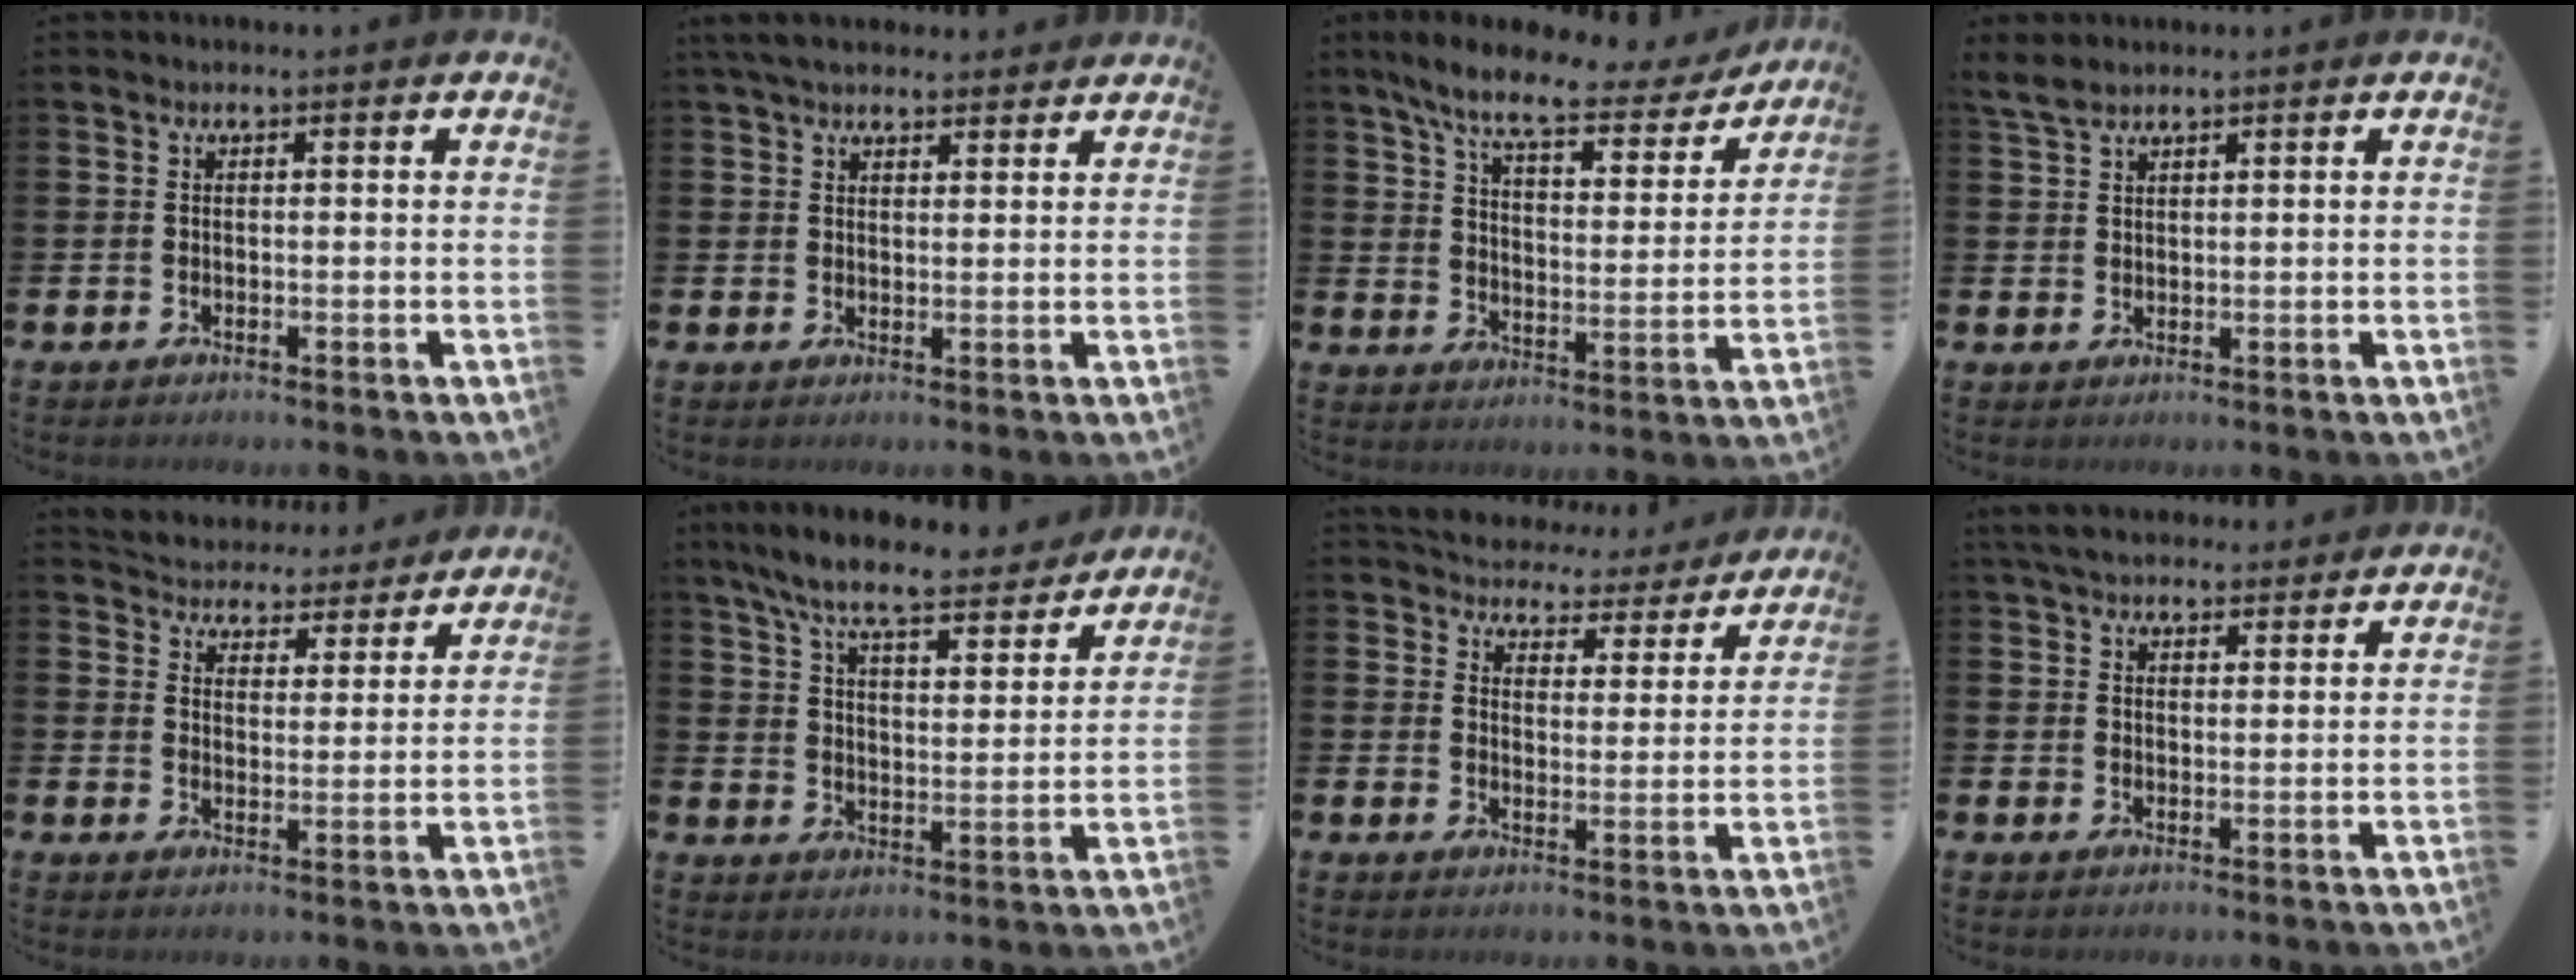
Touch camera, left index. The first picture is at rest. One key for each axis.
{"total": 4.8, "fx": 4.3, "fy": 1.6, "fz": 1.4, "tx": -0.035, "ty": -0.012, "tz": 0.080}
{"total": 8.7, "fx": 7.3, "fy": 1.8, "fz": 4.4, "tx": -0.107, "ty": -0.040, "tz": 0.121}
{"total": 2.9, "fx": 2.4, "fy": 1.0, "fz": 1.1, "tx": -0.022, "ty": -0.002, "tz": 0.044}
{"total": 4.6, "fx": 4.4, "fy": 1.2, "fz": -0.5, "tx": -0.012, "ty": -0.042, "tz": 0.075}
{"total": 8.9, "fx": 8.0, "fy": 1.1, "fz": 3.7, "tx": -0.094, "ty": -0.048, "tz": 0.138}
{"total": 4.8, "fx": 4.5, "fy": 1.6, "fz": -0.1, "tx": -0.021, "ty": -0.042, "tz": 0.075}
{"total": 5.1, "fx": 4.7, "fy": 1.5, "fz": 1.2, "tx": -0.033, "ty": -0.014, "tz": 0.087}